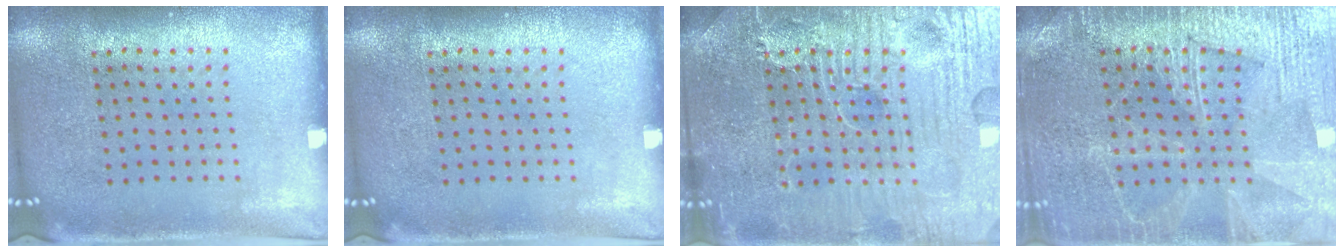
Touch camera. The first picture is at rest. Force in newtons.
{"total": 0.0}
{"total": 7.9, "press": 7.8, "slide": 0.9}
{"total": 3.6, "press": 3.6, "slide": 0.5}